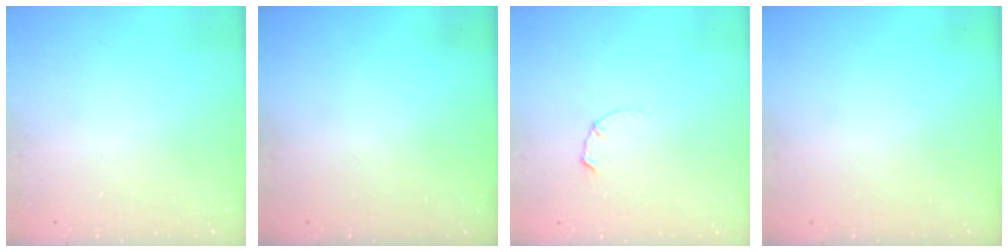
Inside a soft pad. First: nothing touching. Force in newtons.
{"total": 0.0}
{"total": 1.7, "press": 1.6, "slide": 0.3}
{"total": 0.0}